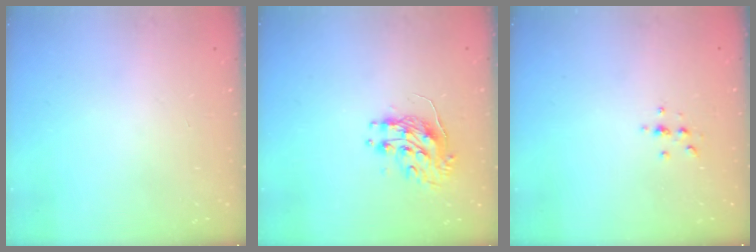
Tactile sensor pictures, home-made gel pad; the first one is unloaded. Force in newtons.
{"total": 9.2, "press": 9.2, "slide": 0.7}
{"total": 2.3, "press": 2.2, "slide": 0.2}